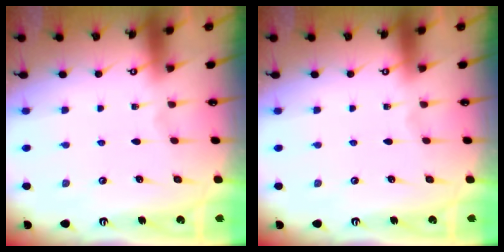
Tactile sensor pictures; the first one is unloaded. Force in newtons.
{"total": 0.0}